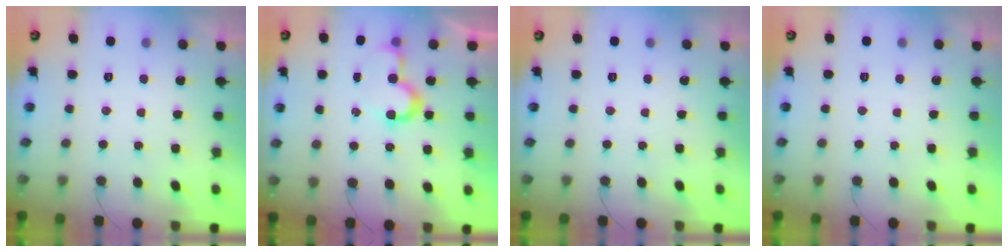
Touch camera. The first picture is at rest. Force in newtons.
{"total": 6.9, "press": 6.9, "slide": 0.1}
{"total": 0.0}
{"total": 1.8, "press": 1.8, "slide": 0.1}